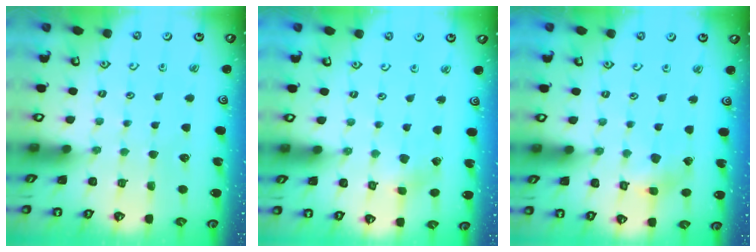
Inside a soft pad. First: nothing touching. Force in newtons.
{"total": 1.6, "press": 1.6, "slide": 0.2}
{"total": 4.0, "press": 4.0, "slide": 0.4}